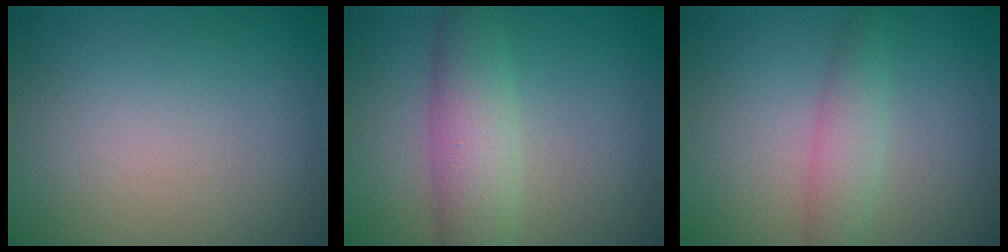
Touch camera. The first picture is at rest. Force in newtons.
{"total": 4.7, "press": 4.7, "slide": 0.1}
{"total": 2.5, "press": 2.5, "slide": 0.1}